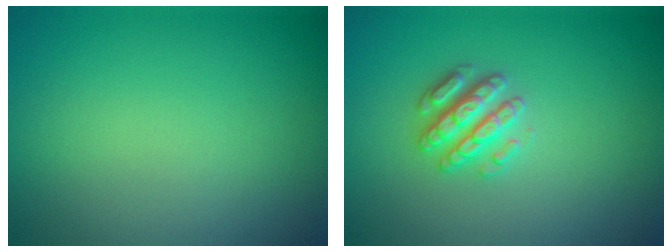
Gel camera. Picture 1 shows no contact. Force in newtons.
{"total": 2.8, "press": 2.8, "slide": 0.3}